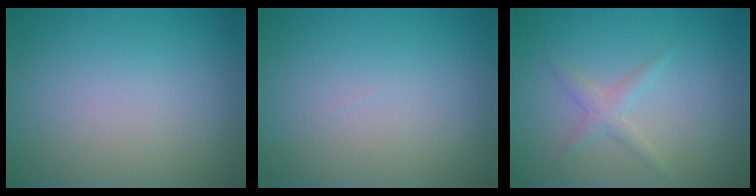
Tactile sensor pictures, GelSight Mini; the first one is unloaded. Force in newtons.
{"total": 0.0}
{"total": 1.5, "press": 1.5, "slide": 0.1}